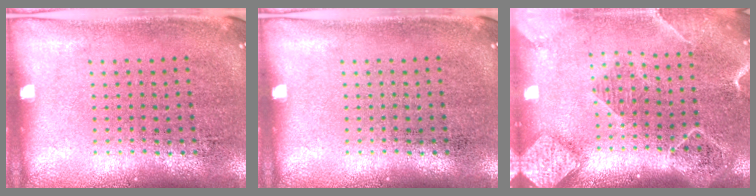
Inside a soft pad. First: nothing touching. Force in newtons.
{"total": 0.0}
{"total": 2.4, "press": 2.0, "slide": 1.2}